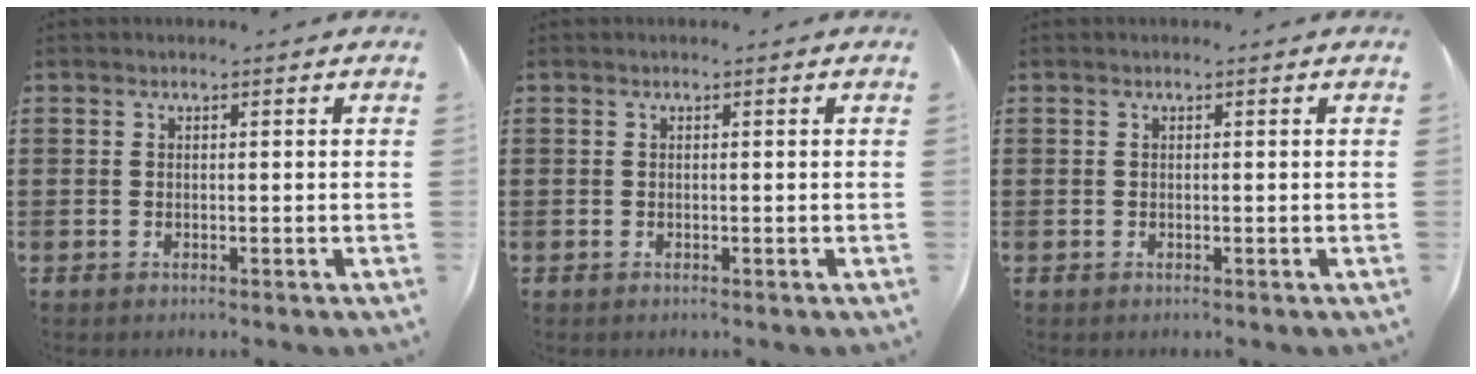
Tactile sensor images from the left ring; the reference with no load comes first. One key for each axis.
{"total": 0.0}
{"total": 0.0}